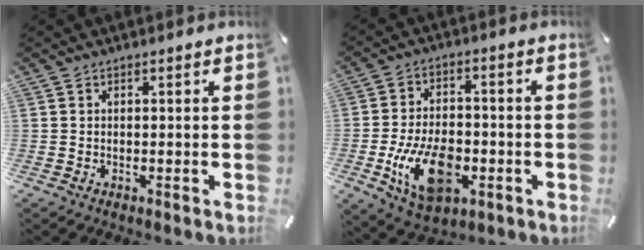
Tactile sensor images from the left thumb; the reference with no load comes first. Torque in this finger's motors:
{"motor_torque": [-0.39, 1.47, 1.18, 0.92, 0.17]}